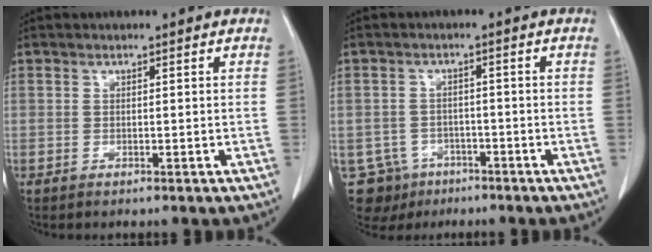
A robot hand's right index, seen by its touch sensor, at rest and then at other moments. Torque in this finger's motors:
{"motor_torque": [-0.84, 0.54, -0.85, -0.21]}